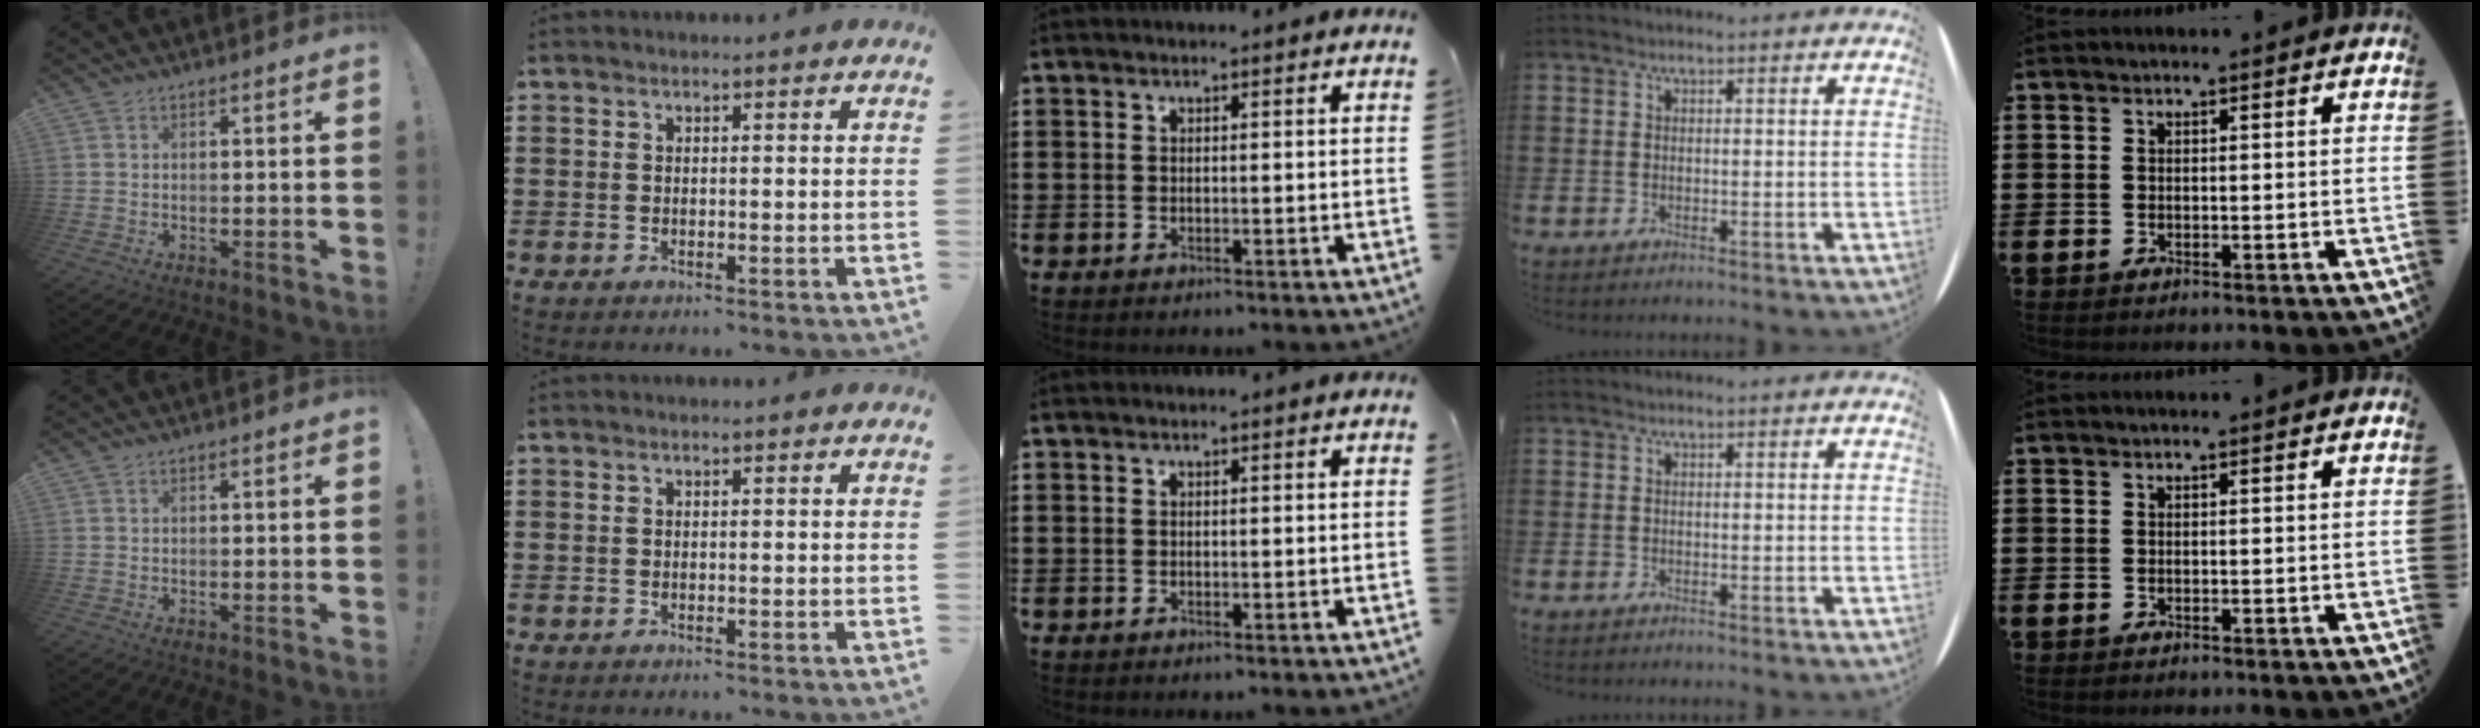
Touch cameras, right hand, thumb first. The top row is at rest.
{}